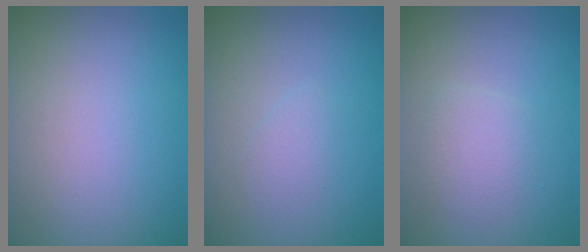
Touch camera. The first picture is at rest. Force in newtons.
{"total": 1.0, "press": 1.0, "slide": 0.0}
{"total": 1.9, "press": 1.9, "slide": 0.1}